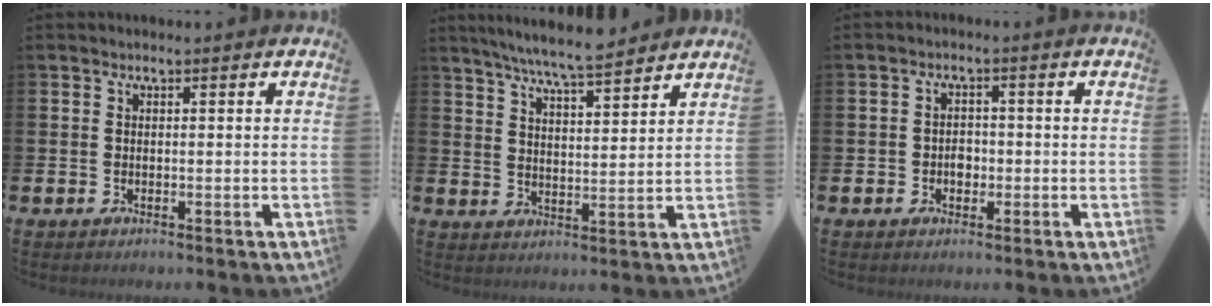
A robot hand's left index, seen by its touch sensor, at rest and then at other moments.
{"total": 7.1, "force": [6.8, 0.0, 2.1], "torque": [-0.060, -0.033, 0.121]}
{"total": 2.1, "force": [-0.5, 1.7, 1.0], "torque": [-0.012, 0.003, -0.015]}